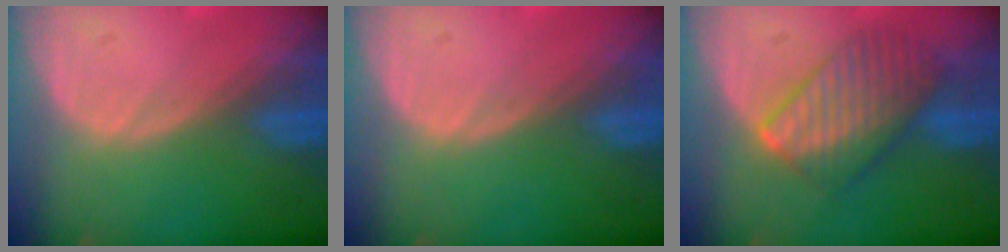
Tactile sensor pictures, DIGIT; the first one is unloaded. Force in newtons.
{"total": 0.0}
{"total": 7.2, "press": 7.2, "slide": 0.2}